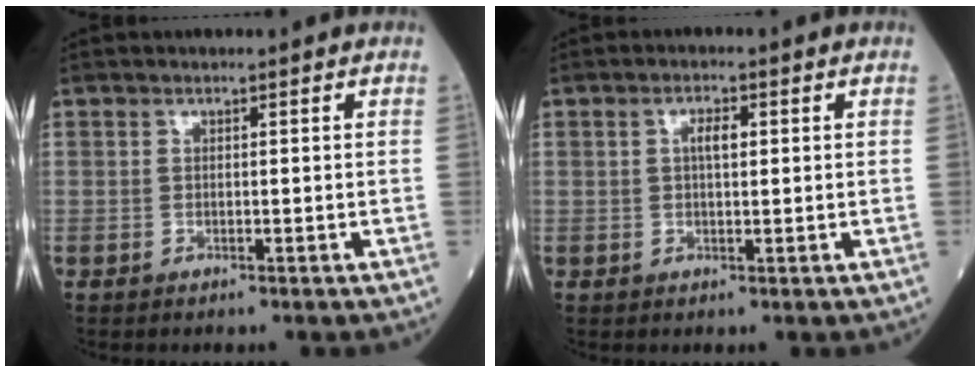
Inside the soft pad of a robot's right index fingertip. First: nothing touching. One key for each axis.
{"total": 2.4, "fx": 0.5, "fy": 0.8, "fz": 2.2, "tx": -0.039, "ty": 0.004, "tz": 0.008}